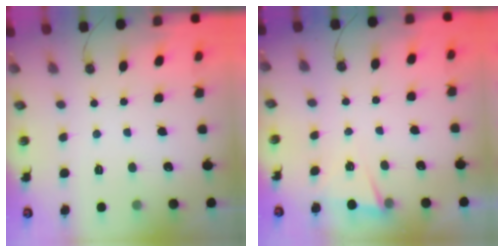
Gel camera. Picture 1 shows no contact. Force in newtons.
{"total": 2.8, "press": 2.6, "slide": 1.0}